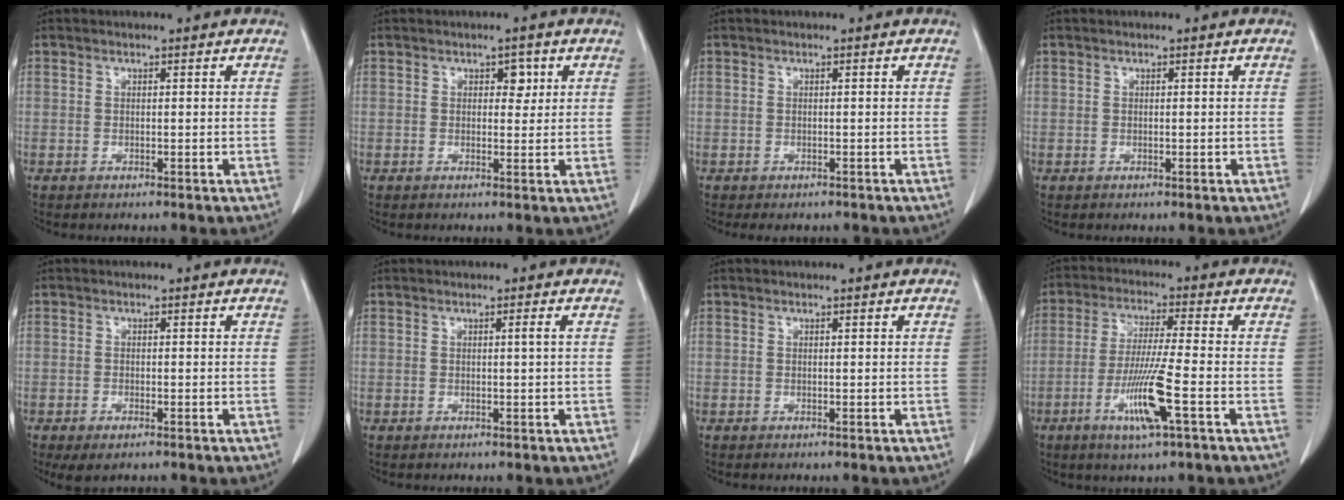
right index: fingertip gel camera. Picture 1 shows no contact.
{"total": 2.0, "force": [0.8, 1.3, 1.3], "torque": [-0.016, 0.005, 0.011]}
{"total": 3.0, "force": [-2.5, 1.4, 0.8], "torque": [-0.008, -0.001, -0.027]}
{"total": 0.0}
{"total": 3.1, "force": [-2.0, 1.0, 2.1], "torque": [-0.038, -0.007, -0.027]}
{"total": 0.6, "force": [0.0, -0.3, 0.6], "torque": [-0.008, -0.001, 0.001]}
{"total": 0.0}
{"total": 9.7, "force": [-3.8, -0.4, 8.9], "torque": [-0.175, -0.017, -0.073]}